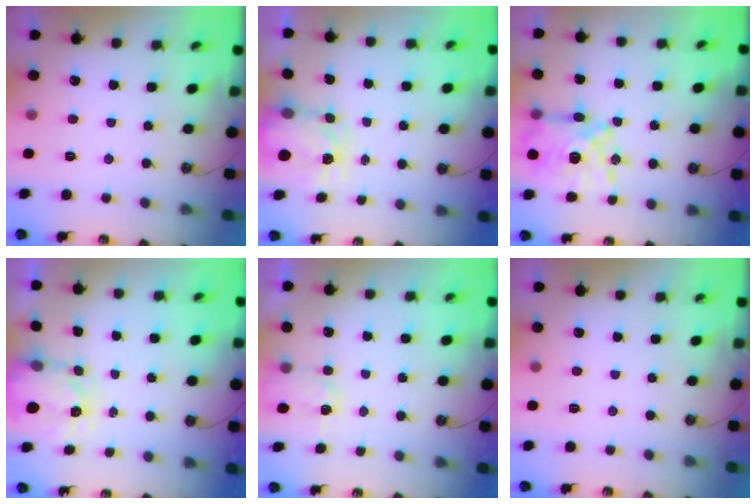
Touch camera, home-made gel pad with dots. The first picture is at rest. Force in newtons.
{"total": 3.8, "press": 3.8, "slide": 0.6}
{"total": 13.1, "press": 13.1, "slide": 1.1}
{"total": 3.8, "press": 3.8, "slide": 0.4}
{"total": 2.9, "press": 2.9, "slide": 0.4}
{"total": 0.0}